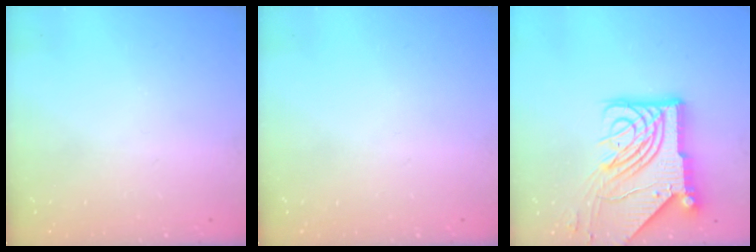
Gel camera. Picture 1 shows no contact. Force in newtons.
{"total": 0.0}
{"total": 19.9, "press": 19.8, "slide": 2.6}